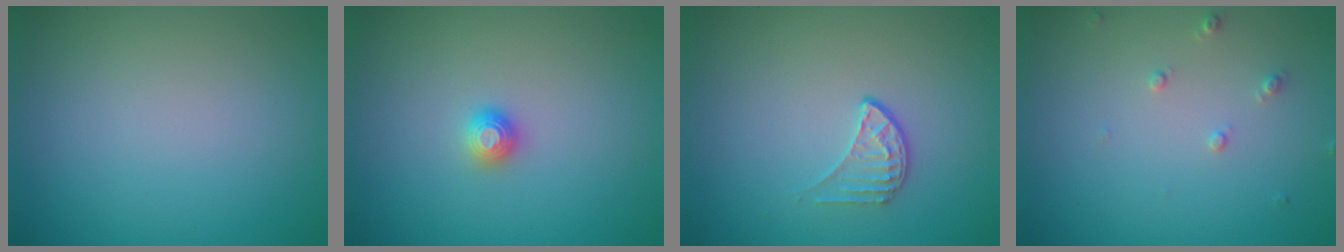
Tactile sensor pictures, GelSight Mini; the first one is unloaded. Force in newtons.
{"total": 1.2, "press": 1.1, "slide": 0.3}
{"total": 1.6, "press": 1.0, "slide": 1.2}
{"total": 1.1, "press": 1.1, "slide": 0.2}